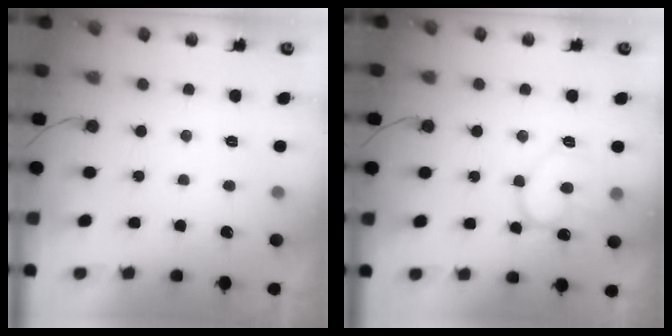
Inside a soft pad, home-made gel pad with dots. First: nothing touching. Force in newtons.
{"total": 11.7, "press": 11.6, "slide": 0.9}